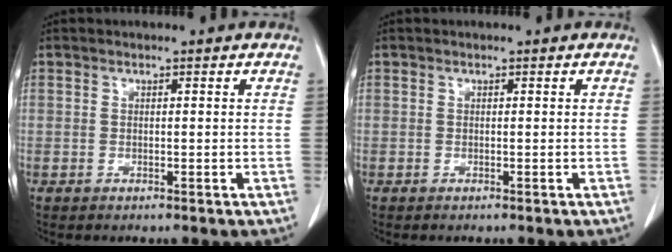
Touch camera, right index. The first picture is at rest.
{"total": 0.0}